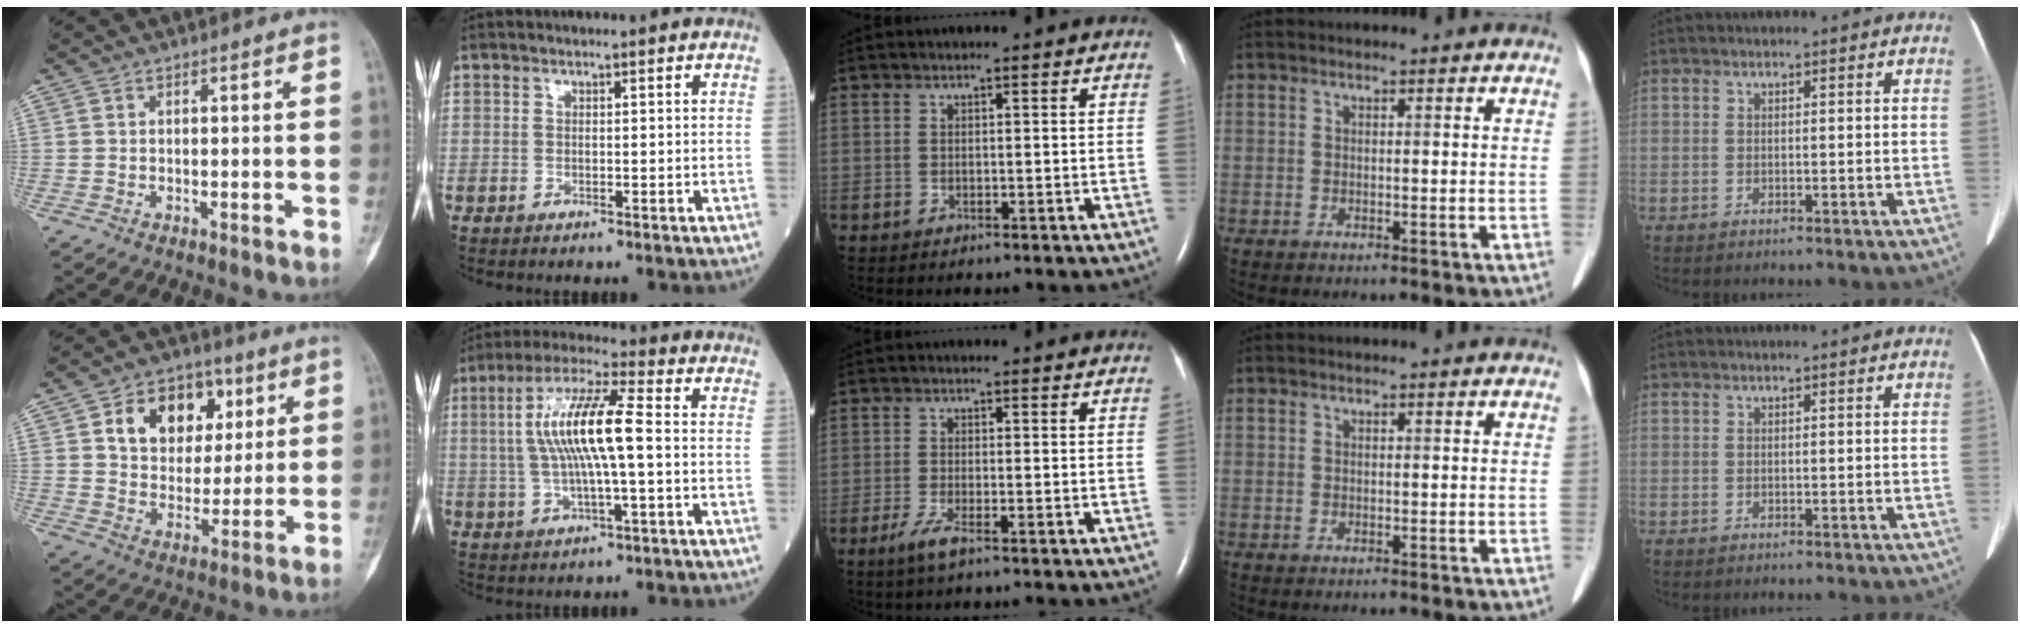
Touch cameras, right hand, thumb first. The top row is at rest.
{"thumb": {"total": 13.9, "force": [5.2, 10.2, 7.9], "torque": [-0.078, -0.008, 0.086]}, "index": {"total": 11.7, "force": [0.4, 1.3, 11.6], "torque": [-0.228, 0.016, 0.006]}, "middle": {"total": 2.7, "force": [-1.7, 0.2, 2.1], "torque": [-0.050, -0.007, -0.038]}}